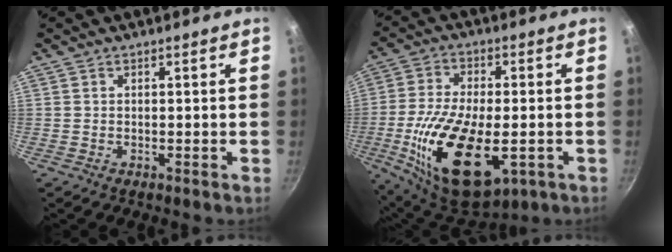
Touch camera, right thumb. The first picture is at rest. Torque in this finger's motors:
{"motor_torque": [0.06, 1.53, 1.76, -0.38, 0.63]}